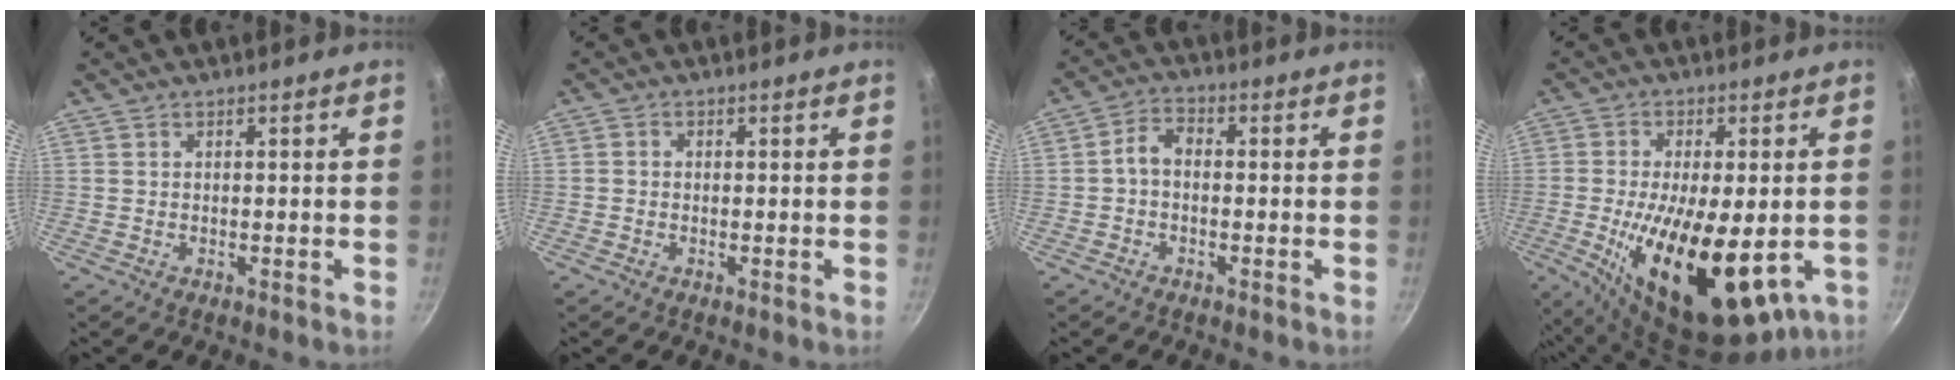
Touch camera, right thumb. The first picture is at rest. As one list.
[{"total": 0.9, "force": [-0.2, 0.8, 0.4], "torque": [-0.006, 0.004, -0.006]}, {"total": 3.8, "force": [-0.8, 2.6, 2.7], "torque": [-0.051, 0.022, -0.025]}, {"total": 22.4, "force": [-5.0, 9.9, 19.4], "torque": [-0.310, -0.009, -0.062]}]